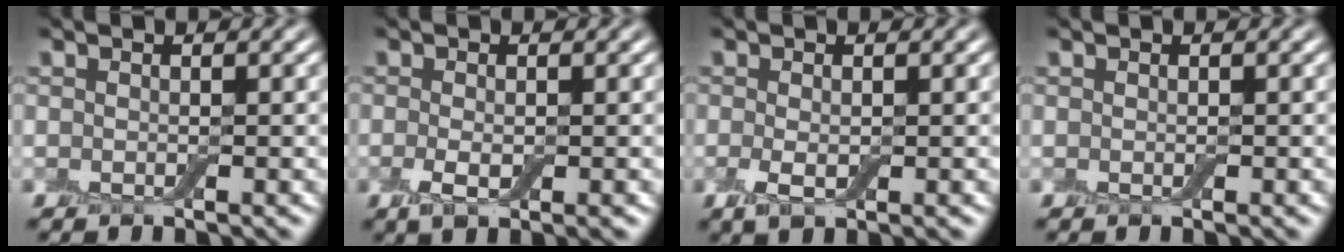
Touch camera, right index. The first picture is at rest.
{"total": 2.4, "force": [-0.7, 1.1, 2.0], "torque": [-0.043, -0.011, -0.013]}
{"total": 2.1, "force": [-0.4, 1.0, 1.8], "torque": [-0.041, -0.009, -0.007]}
{"total": 0.0}